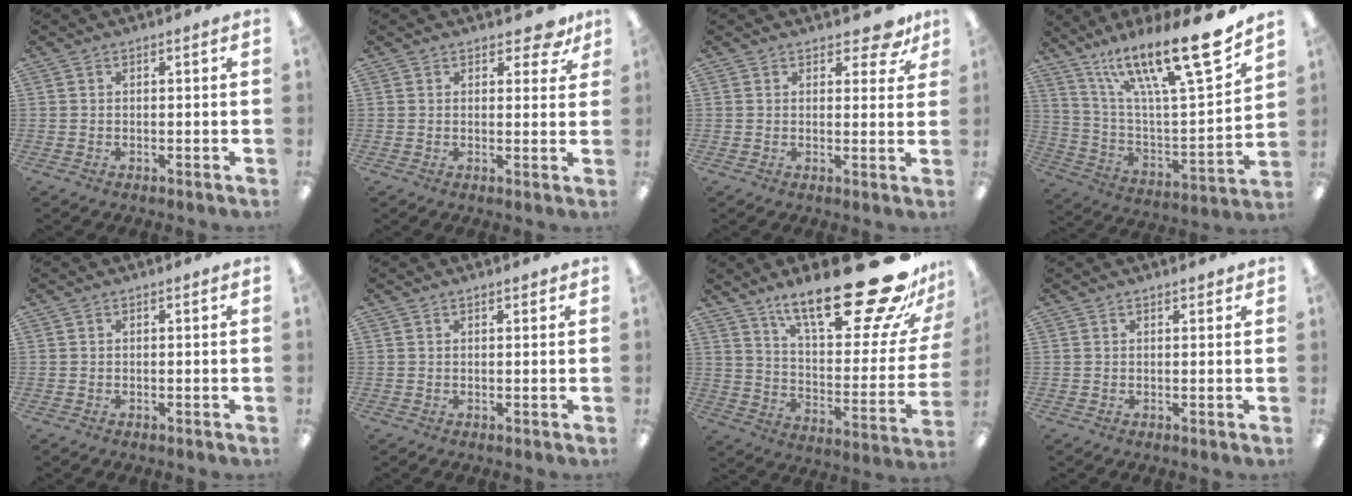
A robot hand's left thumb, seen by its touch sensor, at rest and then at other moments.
{"total": 4.7, "force": [3.2, 2.3, 2.5], "torque": [-0.023, -0.012, 0.054]}
{"total": 5.3, "force": [3.8, 2.5, 2.7], "torque": [-0.022, -0.020, 0.063]}
{"total": 22.6, "force": [16.3, 5.0, 14.8], "torque": [-0.239, -0.114, 0.267]}
{"total": 0.0}
{"total": 0.7, "force": [0.6, 0.3, 0.3], "torque": [0.002, -0.002, 0.009]}
{"total": 31.2, "force": [20.6, 8.8, 21.7], "torque": [-0.300, -0.143, 0.335]}
{"total": 1.0, "force": [0.8, 0.4, 0.4], "torque": [-0.001, -0.003, 0.013]}